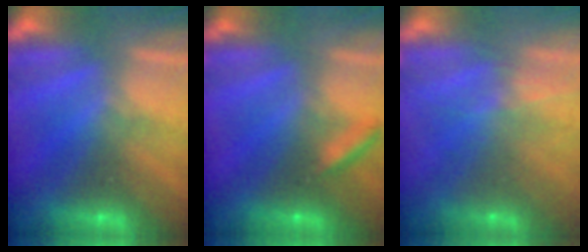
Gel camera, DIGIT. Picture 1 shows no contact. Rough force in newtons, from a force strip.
{"total": 2.1}
{"total": 7.6}